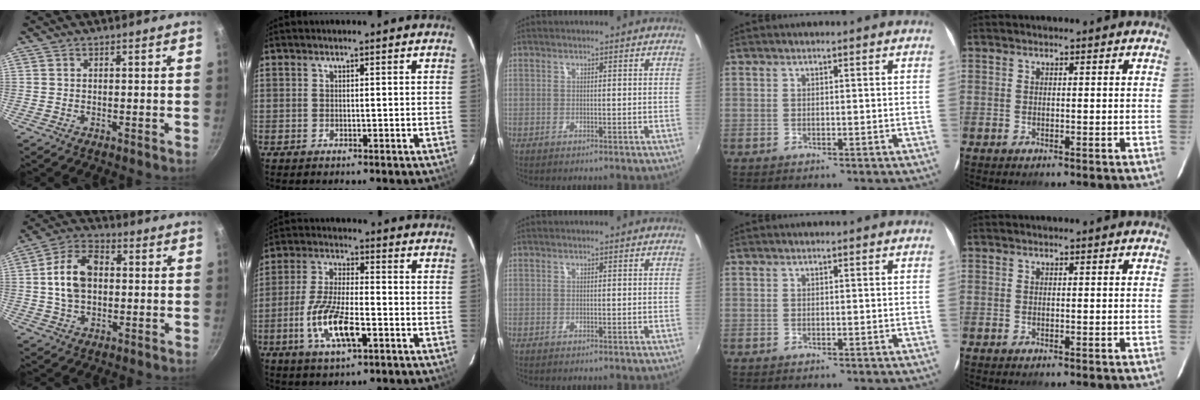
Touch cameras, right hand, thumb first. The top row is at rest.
{"thumb": {"total": 11.2, "force": [0.7, 7.5, 8.2], "torque": [-0.133, 0.023, 0.003]}, "index": {"total": 11.8, "force": [-4.5, 3.5, 10.4], "torque": [-0.216, -0.010, -0.082]}}